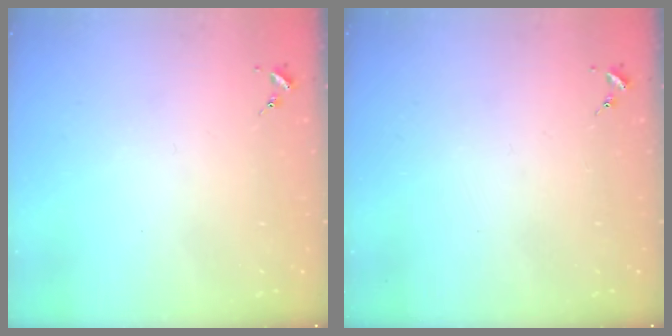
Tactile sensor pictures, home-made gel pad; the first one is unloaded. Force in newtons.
{"total": 0.0}